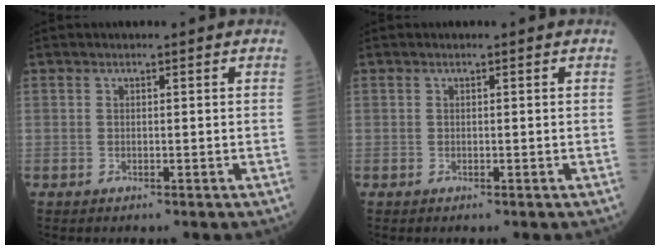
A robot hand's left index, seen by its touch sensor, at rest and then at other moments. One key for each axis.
{"total": 0.0}